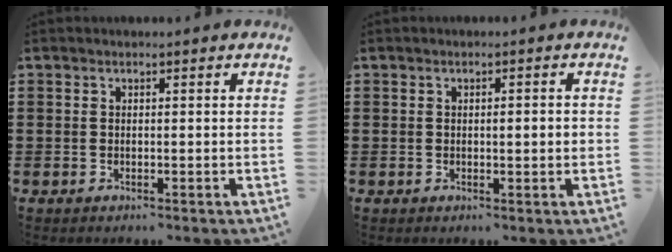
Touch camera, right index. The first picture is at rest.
{"total": 1.6, "force": [0.1, 0.3, 1.6], "torque": [-0.029, 0.001, 0.000]}